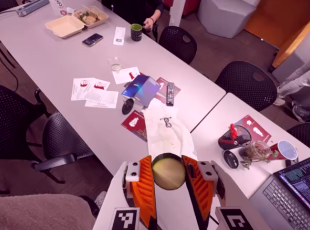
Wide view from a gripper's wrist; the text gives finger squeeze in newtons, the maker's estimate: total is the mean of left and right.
{"total": 11.2, "left": 11.2, "right": 11.3}